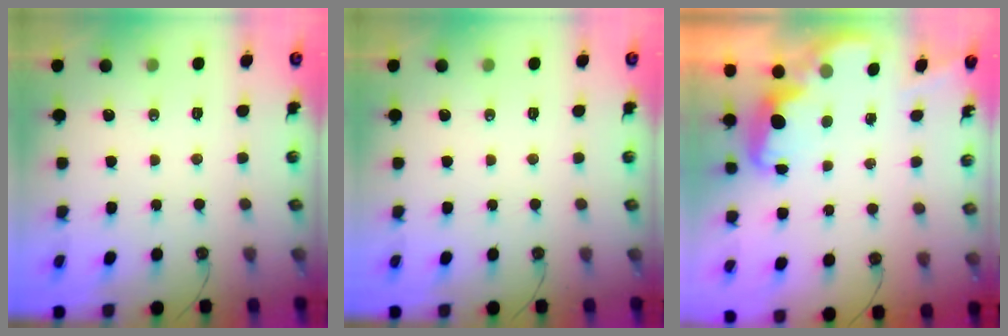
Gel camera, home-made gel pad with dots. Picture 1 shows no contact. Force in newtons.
{"total": 0.0}
{"total": 2.5, "press": 2.5, "slide": 0.6}